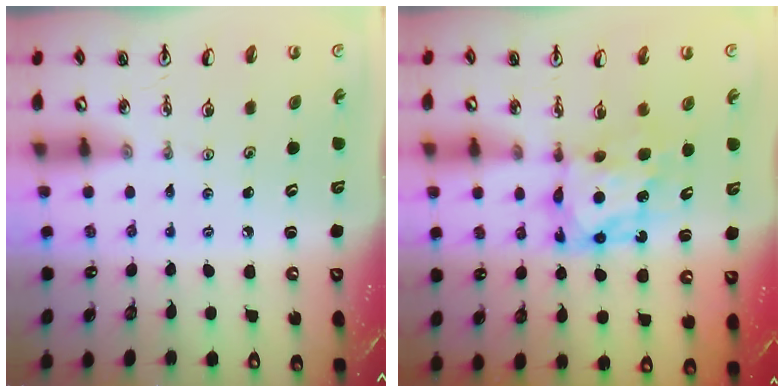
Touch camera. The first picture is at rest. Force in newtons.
{"total": 6.8, "press": 6.8, "slide": 0.7}